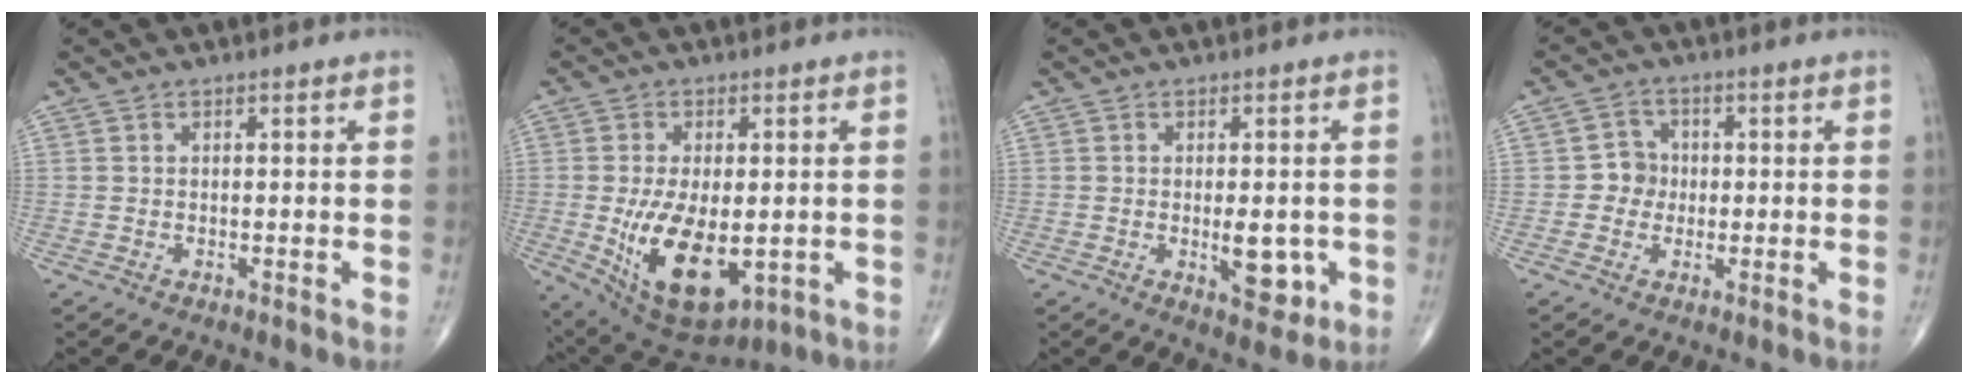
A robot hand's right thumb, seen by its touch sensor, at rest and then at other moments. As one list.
[{"total": 15.8, "force": [-2.9, 8.2, 13.2], "torque": [-0.227, -0.015, -0.024]}, {"total": 6.8, "force": [-1.4, 3.2, 5.8], "torque": [-0.063, -0.006, -0.012]}, {"total": 4.1, "force": [-0.4, 3.8, 1.3], "torque": [0.004, 0.011, -0.017]}]